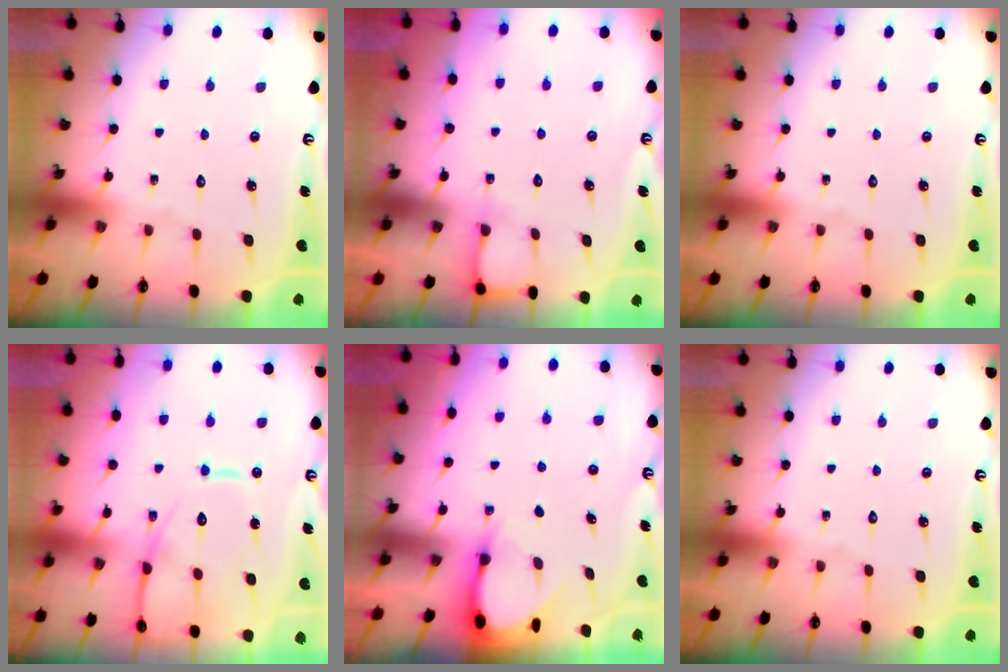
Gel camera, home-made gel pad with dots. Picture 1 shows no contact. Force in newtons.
{"total": 3.9, "press": 3.8, "slide": 0.5}
{"total": 0.0}
{"total": 14.4, "press": 14.4, "slide": 1.4}
{"total": 3.3, "press": 3.2, "slide": 0.3}
{"total": 0.0}